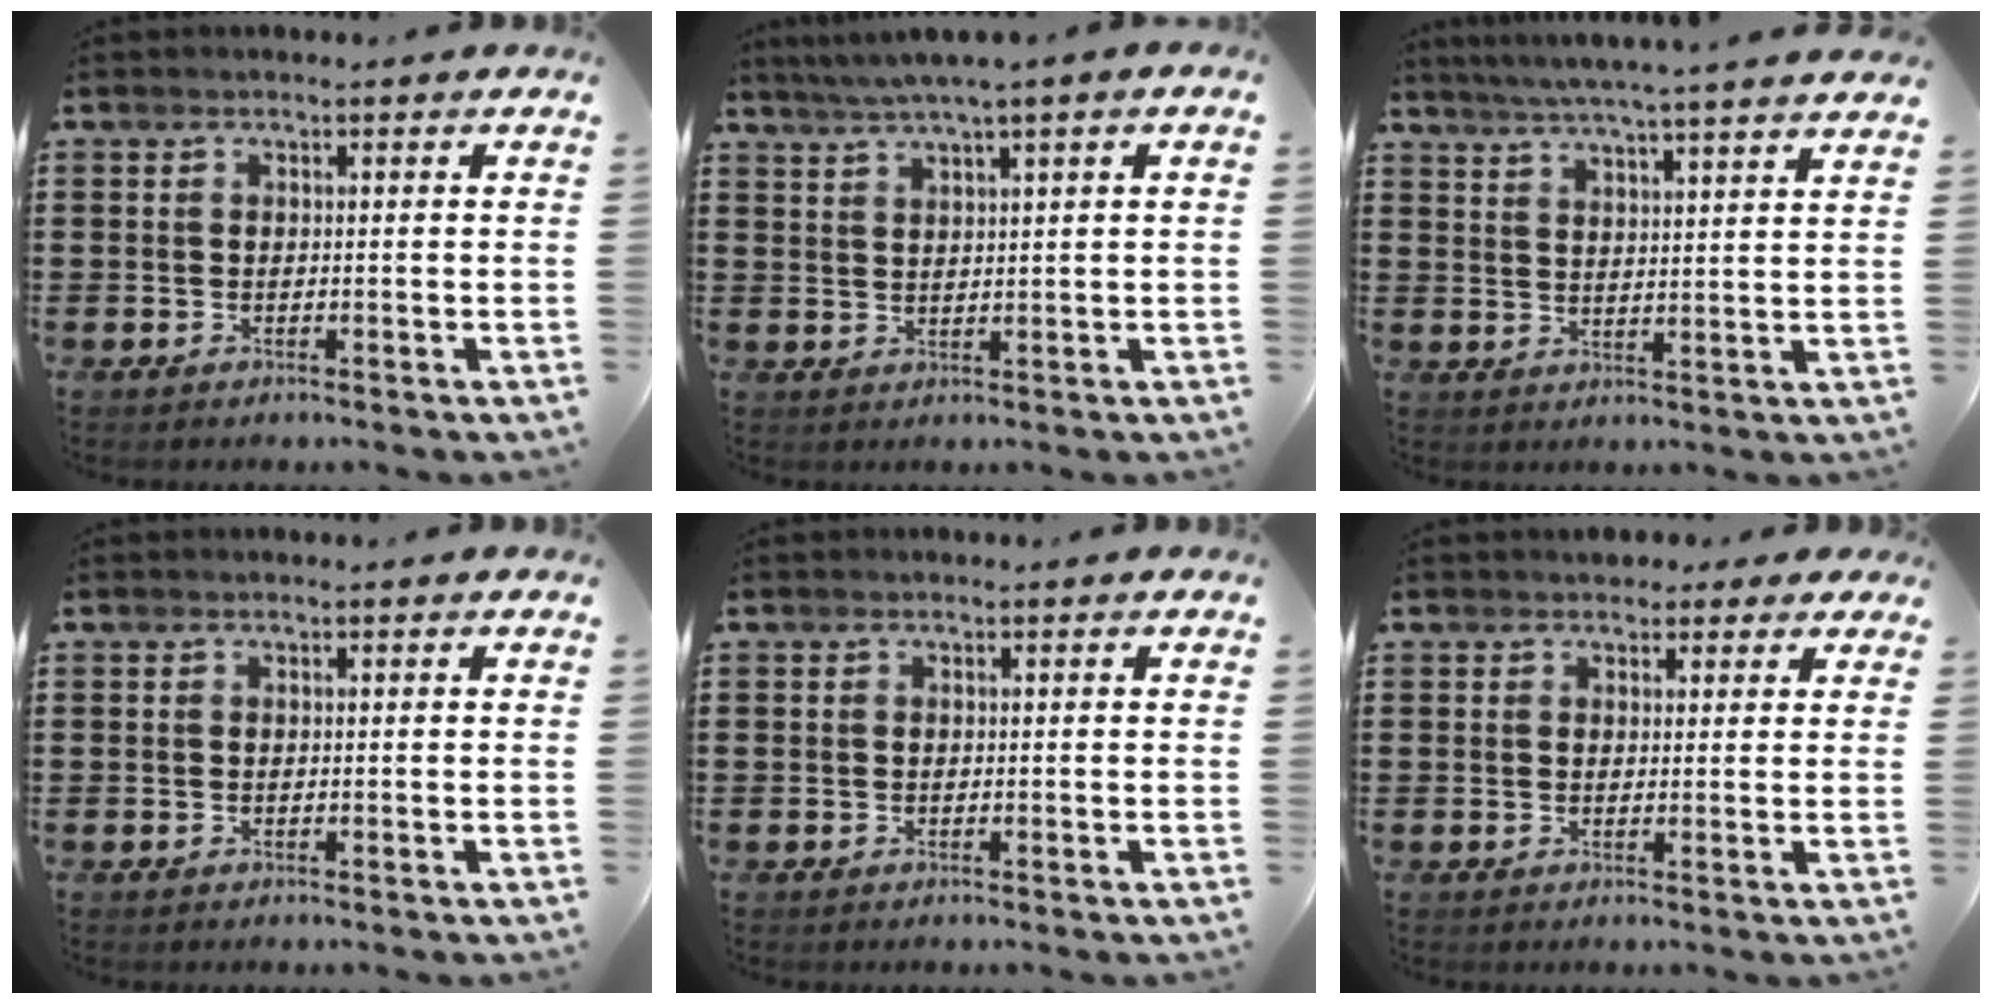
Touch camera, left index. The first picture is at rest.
{"total": 3.1, "force": [2.2, -0.4, 2.2], "torque": [-0.046, -0.003, 0.039]}
{"total": 5.1, "force": [4.7, -0.9, 1.7], "torque": [-0.049, -0.026, 0.082]}
{"total": 0.0}
{"total": 0.0}
{"total": 2.3, "force": [1.7, 1.4, 0.4], "torque": [-0.007, 0.006, 0.030]}